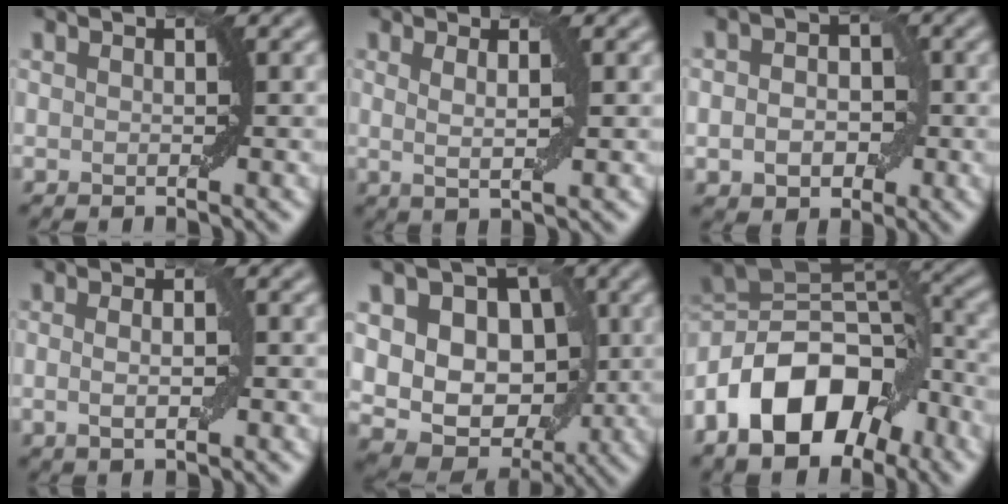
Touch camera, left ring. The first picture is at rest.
{"total": 2.1, "force": [0.6, 0.4, 1.9], "torque": [-0.031, -0.002, 0.011]}
{"total": 4.1, "force": [-0.6, 3.2, 2.6], "torque": [-0.023, -0.003, -0.015]}
{"total": 2.7, "force": [0.0, 1.2, 2.4], "torque": [-0.032, -0.006, -0.007]}
{"total": 12.1, "force": [2.0, 9.2, 7.5], "torque": [-0.074, 0.035, 0.009]}
{"total": 13.1, "force": [-6.7, 7.6, 8.3], "torque": [-0.141, 0.009, -0.130]}